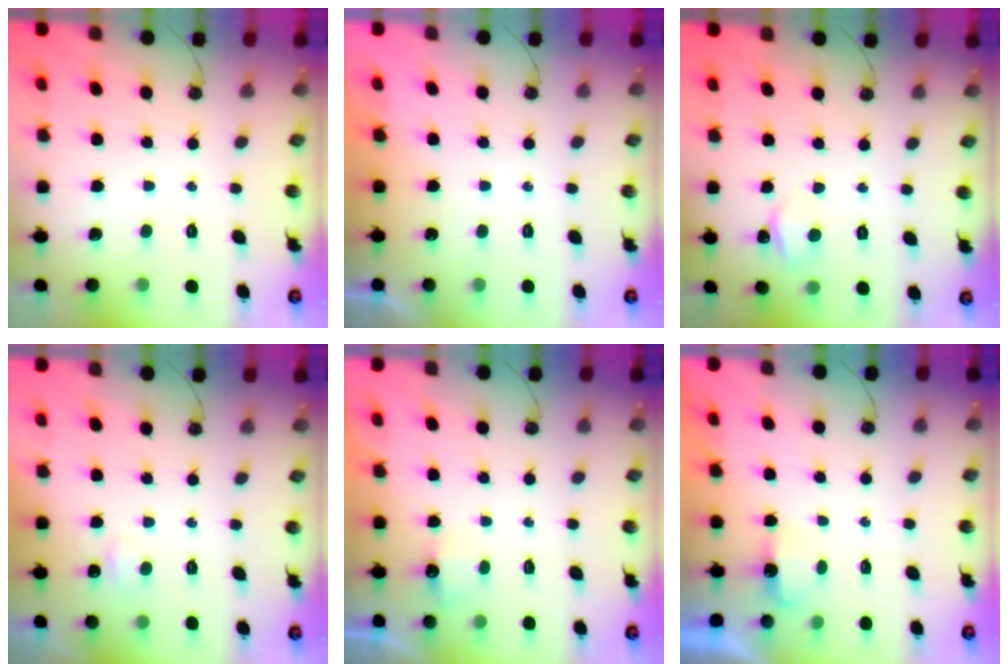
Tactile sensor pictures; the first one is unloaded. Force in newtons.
{"total": 0.0}
{"total": 2.8, "press": 2.7, "slide": 0.4}
{"total": 3.0, "press": 2.9, "slide": 0.6}
{"total": 2.7, "press": 2.6, "slide": 0.4}
{"total": 2.9, "press": 2.8, "slide": 0.6}